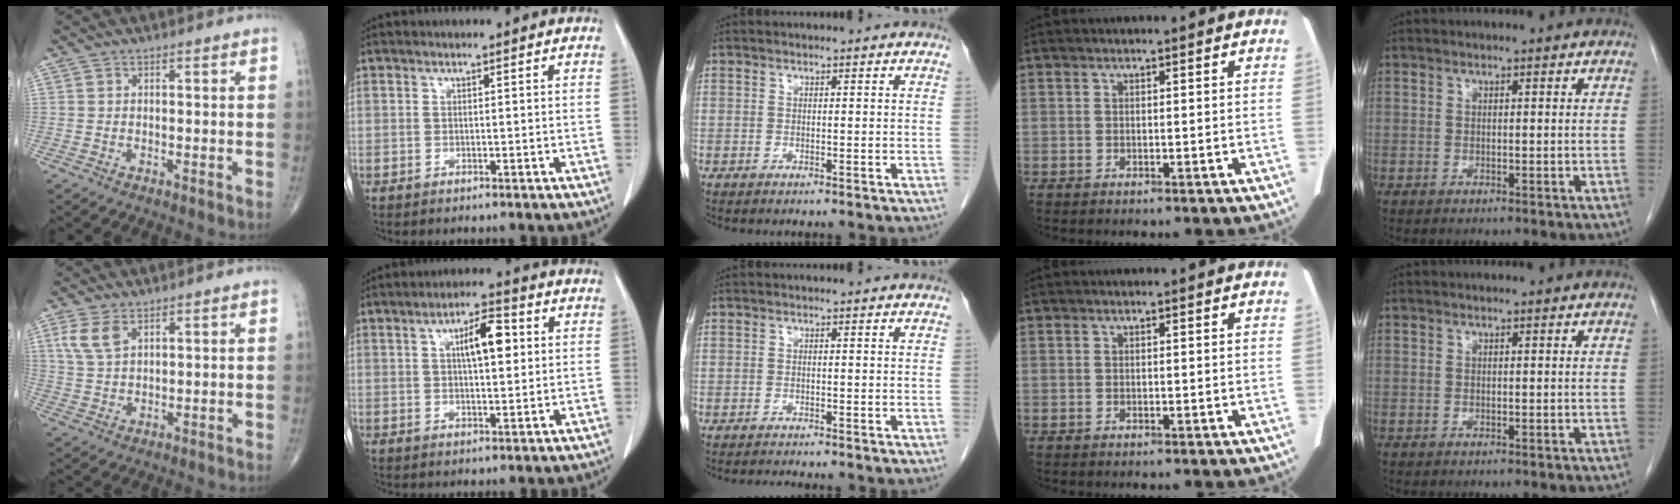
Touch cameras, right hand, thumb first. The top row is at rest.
{"thumb": {"total": 5.3, "force": [2.7, 2.8, 3.6], "torque": [-0.077, -0.002, 0.061]}, "index": {"total": 6.7, "force": [1.8, 1.9, 6.2], "torque": [-0.101, 0.011, 0.029]}, "middle": {"total": 1.6, "force": [-1.5, -0.1, 0.5], "torque": [-0.011, -0.006, -0.021]}}